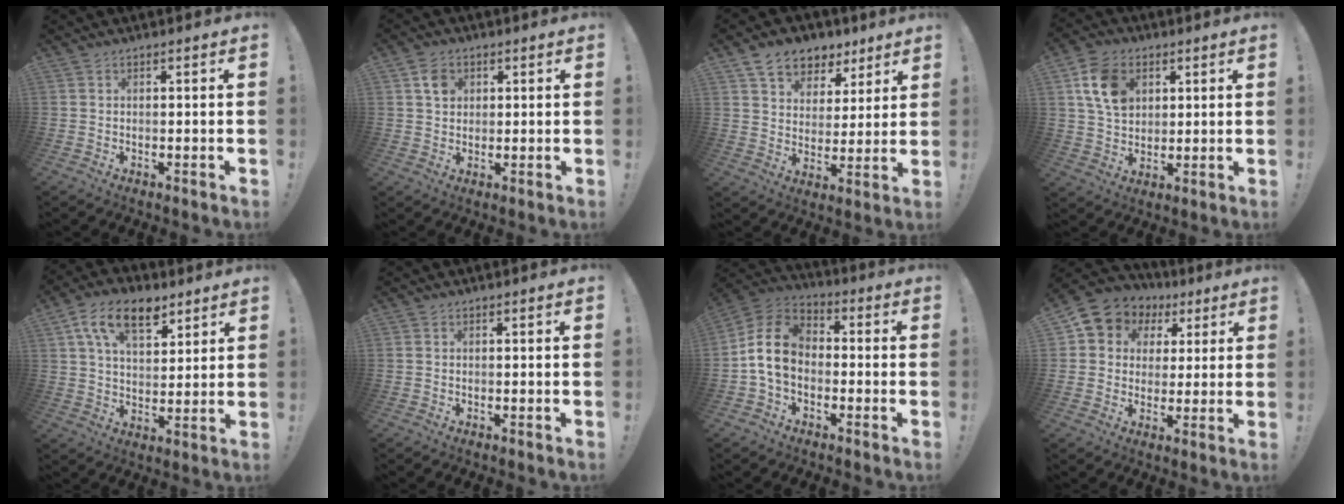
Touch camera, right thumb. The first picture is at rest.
{"total": 4.6, "force": [2.0, 3.8, 1.6], "torque": [-0.011, -0.005, 0.033]}
{"total": 10.8, "force": [7.3, 7.2, 3.4], "torque": [-0.061, -0.041, 0.142]}
{"total": 12.6, "force": [4.8, 9.5, 6.7], "torque": [-0.105, 0.001, 0.097]}
{"total": 13.4, "force": [7.5, 7.2, 8.5], "torque": [-0.140, -0.021, 0.137]}
{"total": 0.0}
{"total": 12.6, "force": [-0.6, 9.1, 8.7], "torque": [-0.167, 0.021, -0.003]}
{"total": 8.6, "force": [3.5, 7.5, 2.3], "torque": [-0.046, -0.021, 0.071]}